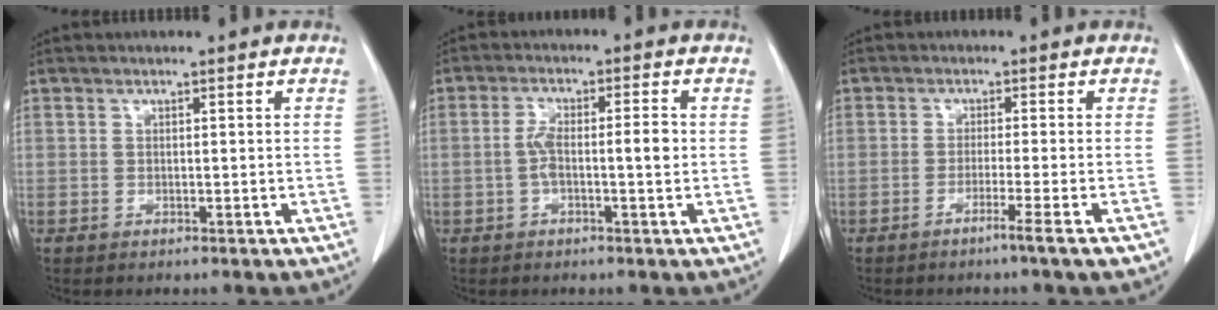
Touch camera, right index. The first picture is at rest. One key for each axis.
{"total": 5.3, "fx": -0.5, "fy": 1.2, "fz": 5.2, "tx": -0.098, "ty": 0.016, "tz": -0.009}
{"total": 4.5, "fx": -2.7, "fy": -1.1, "fz": 3.3, "tx": -0.042, "ty": -0.008, "tz": -0.042}